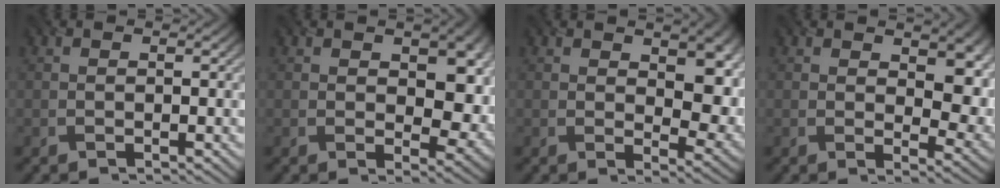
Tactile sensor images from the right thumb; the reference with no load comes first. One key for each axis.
{"total": 6.8, "fx": 0.7, "fy": 4.2, "fz": 5.3, "tx": -0.078, "ty": -0.009, "tz": 0.016}
{"total": 7.8, "fx": 2.0, "fy": 4.1, "fz": 6.3, "tx": -0.091, "ty": -0.007, "tz": 0.036}
{"total": 7.5, "fx": 2.2, "fy": 3.9, "fz": 5.9, "tx": -0.086, "ty": -0.008, "tz": 0.039}